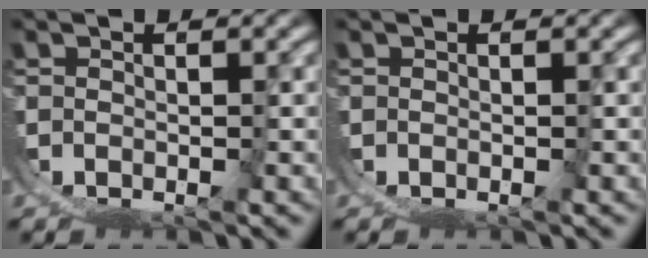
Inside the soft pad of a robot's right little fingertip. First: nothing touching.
{"total": 0.0}